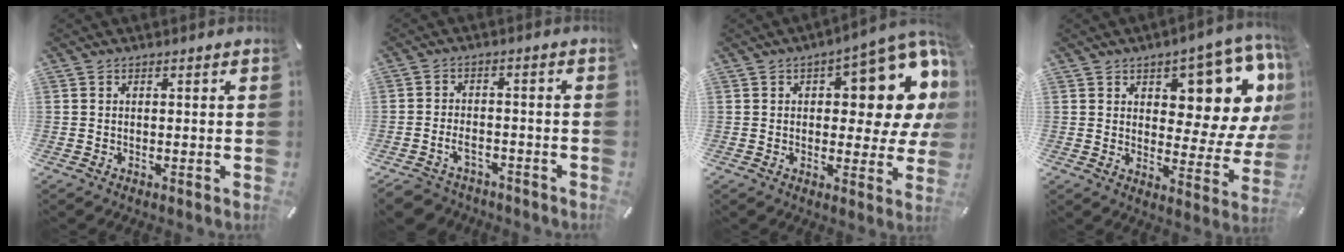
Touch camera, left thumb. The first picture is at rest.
{"total": 5.2, "force": [-2.9, 3.5, 2.5], "torque": [-0.060, 0.011, -0.057]}
{"total": 15.7, "force": [6.5, 6.9, 12.6], "torque": [-0.145, -0.053, 0.101]}
{"total": 13.1, "force": [8.5, 5.9, 8.0], "torque": [-0.088, -0.088, 0.139]}